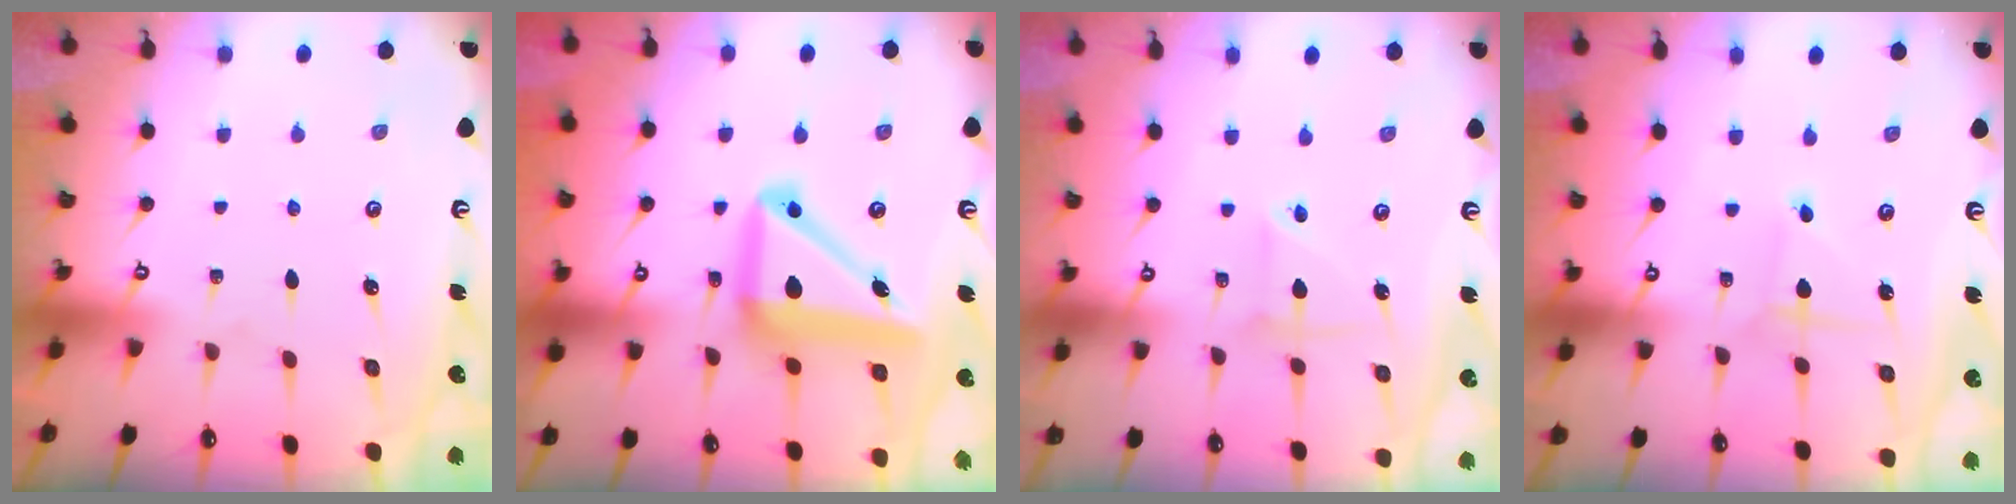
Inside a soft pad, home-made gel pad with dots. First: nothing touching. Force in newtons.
{"total": 16.0, "press": 15.9, "slide": 2.4}
{"total": 2.8, "press": 2.7, "slide": 0.9}
{"total": 2.2, "press": 2.1, "slide": 0.3}